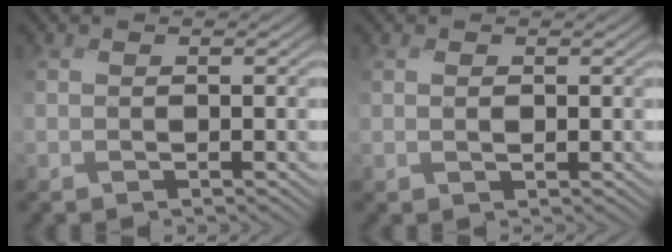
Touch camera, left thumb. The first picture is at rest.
{"total": 0.9, "force": [0.1, 0.6, 0.6], "torque": [-0.012, -0.002, 0.001]}